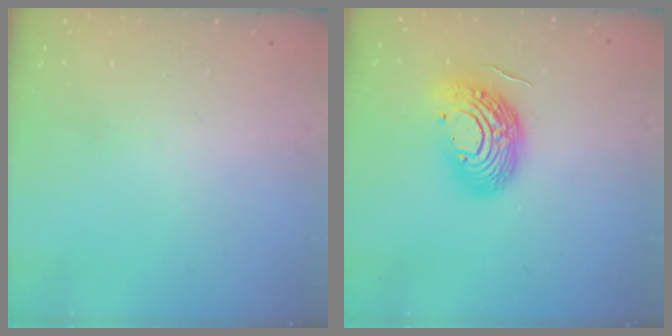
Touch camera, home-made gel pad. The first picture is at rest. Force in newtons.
{"total": 13.9, "press": 13.8, "slide": 1.6}